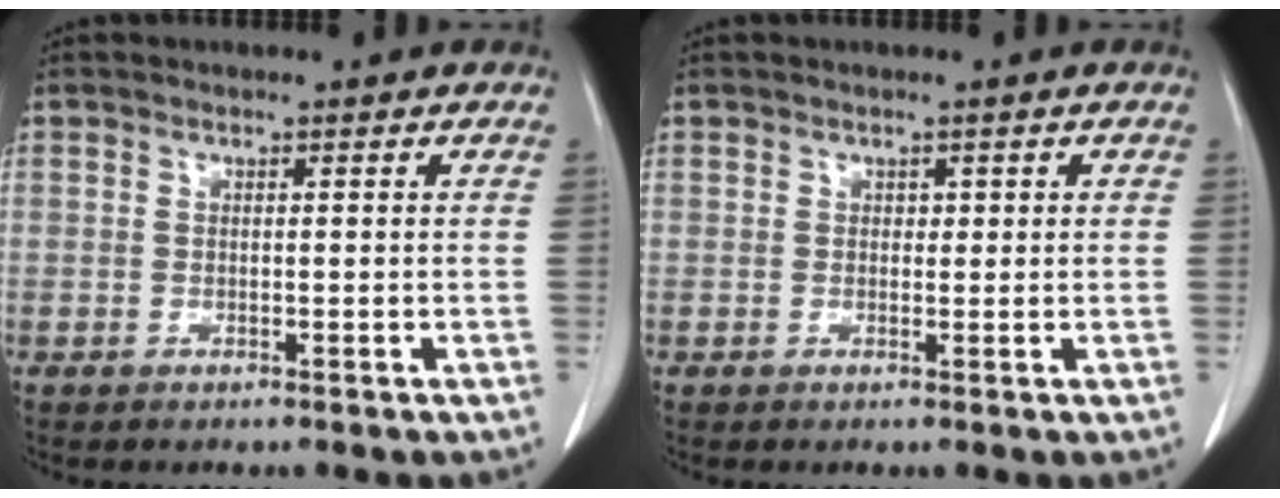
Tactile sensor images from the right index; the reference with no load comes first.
{"total": 1.0, "force": [0.3, 0.8, 0.5], "torque": [-0.001, 0.001, 0.004]}